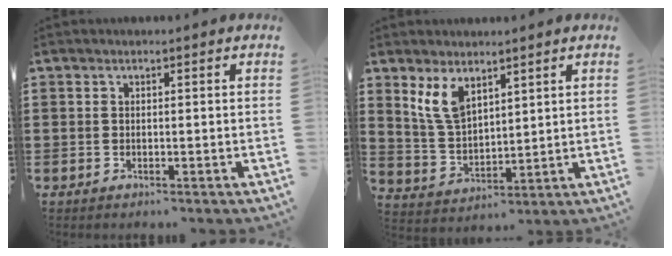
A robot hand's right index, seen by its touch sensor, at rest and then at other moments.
{"total": 6.5, "force": [3.9, 3.2, 4.2], "torque": [-0.101, -0.005, 0.070]}